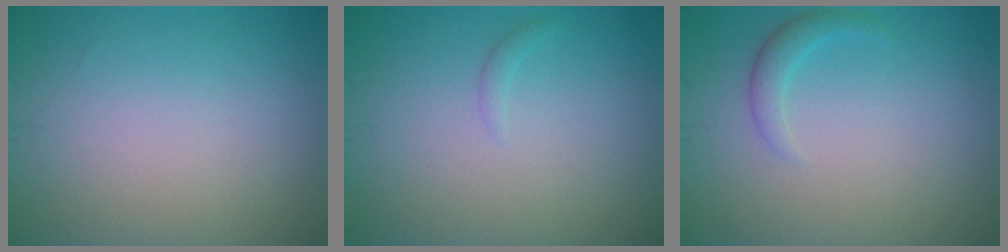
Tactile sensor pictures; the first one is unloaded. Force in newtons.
{"total": 0.6, "press": 0.6, "slide": 0.1}
{"total": 1.5, "press": 1.5, "slide": 0.2}